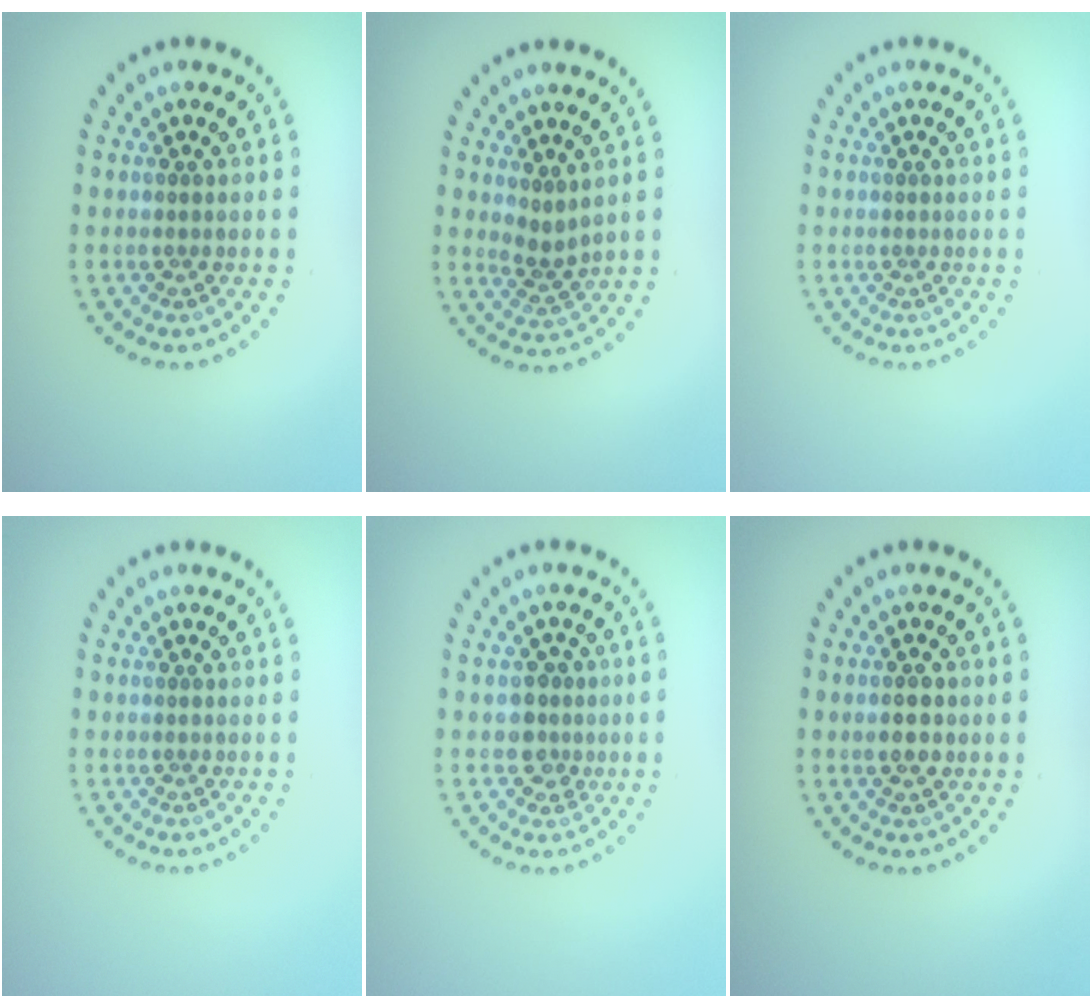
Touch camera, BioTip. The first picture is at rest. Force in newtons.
{"total": 1.7, "press": 1.2, "slide": 1.3}
{"total": 0.0}
{"total": 0.0}
{"total": 2.2, "press": 2.0, "slide": 1.0}
{"total": 2.3, "press": 2.2, "slide": 0.1}